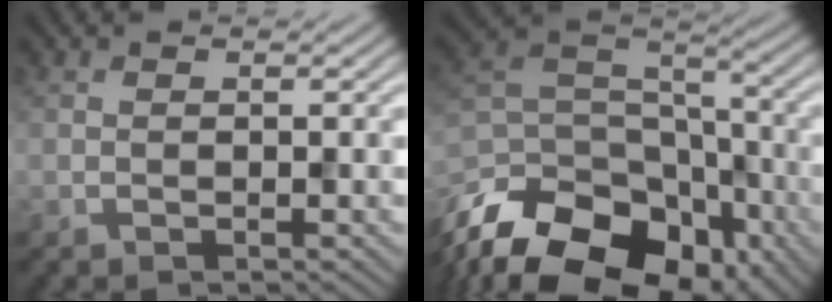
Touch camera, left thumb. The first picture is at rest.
{"total": 20.0, "force": [-12.8, 11.8, 10.0], "torque": [-0.238, -0.044, -0.192]}